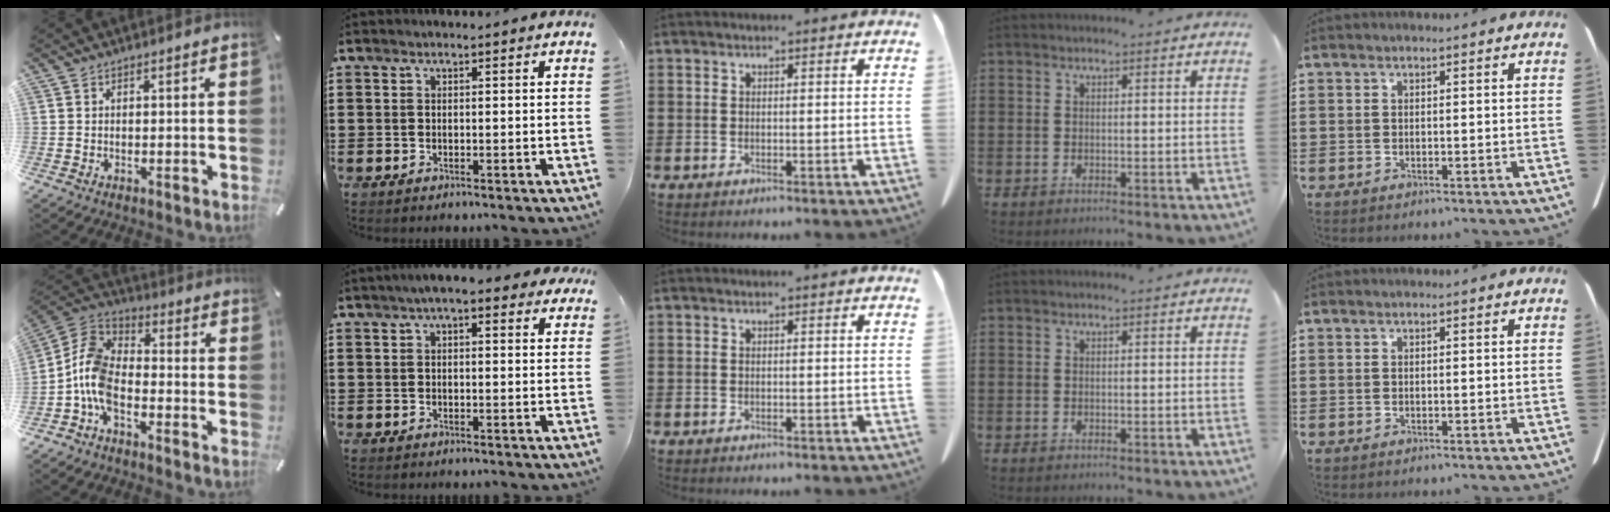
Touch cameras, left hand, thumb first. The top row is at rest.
{"thumb": {"total": 10.1, "force": [-5.0, 6.3, 6.1], "torque": [-0.151, 0.010, -0.101]}, "index": {"total": 4.5, "force": [3.0, 1.0, 3.2], "torque": [-0.070, 0.006, 0.052]}}